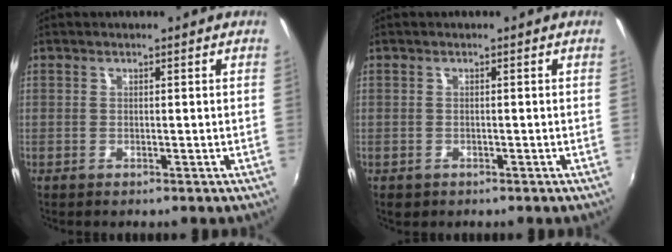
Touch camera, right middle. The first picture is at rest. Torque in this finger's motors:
{"motor_torque": [0.30, -0.33, 0.00, 0.00]}